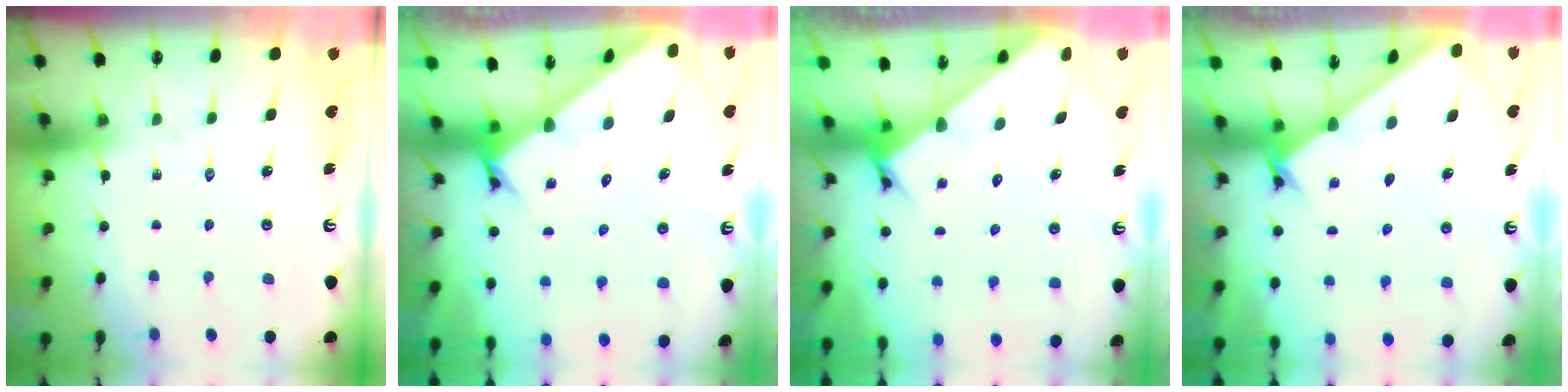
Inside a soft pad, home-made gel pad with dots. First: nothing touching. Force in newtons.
{"total": 2.8, "press": 2.8, "slide": 0.2}
{"total": 3.4, "press": 3.4, "slide": 0.2}
{"total": 1.6, "press": 1.5, "slide": 0.1}